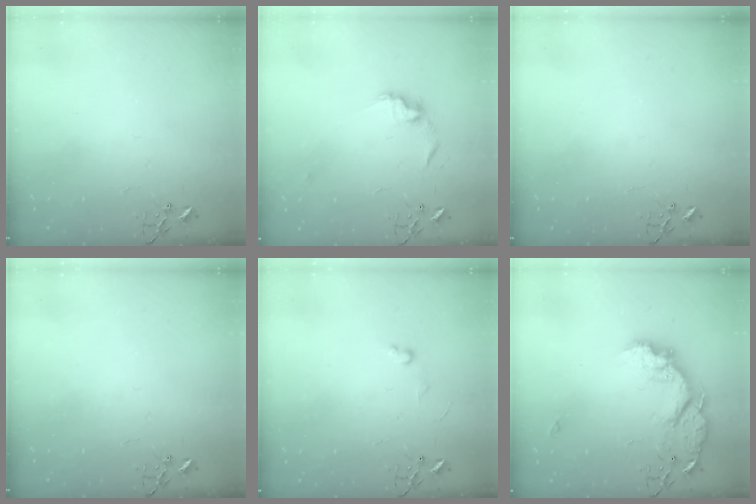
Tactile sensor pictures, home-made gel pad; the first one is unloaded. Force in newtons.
{"total": 9.8, "press": 9.8, "slide": 0.7}
{"total": 0.0}
{"total": 0.0}
{"total": 4.5, "press": 4.5, "slide": 0.4}
{"total": 16.3, "press": 16.3, "slide": 1.2}